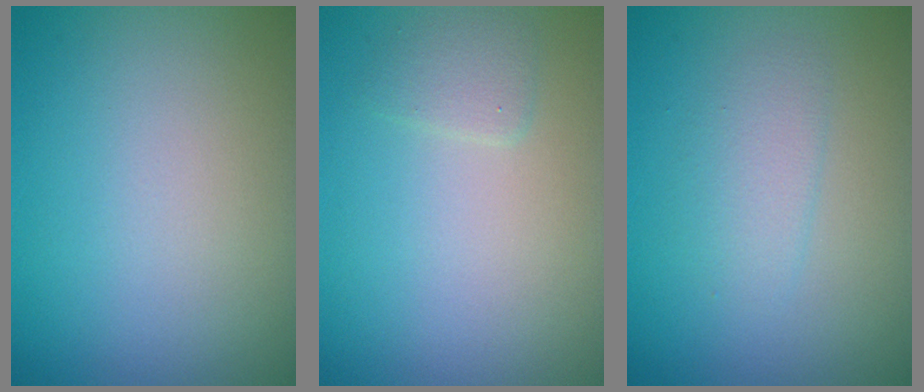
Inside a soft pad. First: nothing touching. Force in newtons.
{"total": 1.1, "press": 1.1, "slide": 0.2}
{"total": 1.8, "press": 1.8, "slide": 0.1}